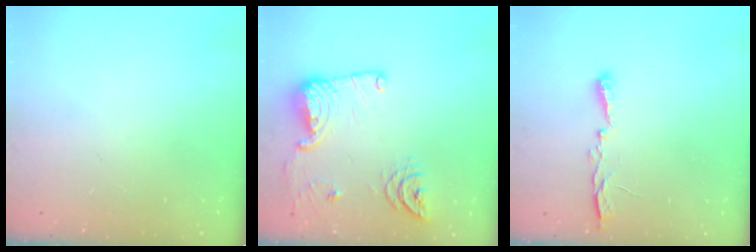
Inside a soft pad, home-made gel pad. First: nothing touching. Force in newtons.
{"total": 15.7, "press": 15.5, "slide": 2.6}
{"total": 5.2, "press": 5.1, "slide": 0.8}